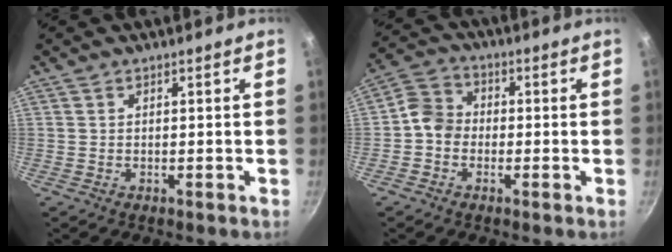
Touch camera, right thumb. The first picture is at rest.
{"total": 5.8, "force": [-1.3, 5.0, 2.7], "torque": [-0.023, 0.020, -0.044]}